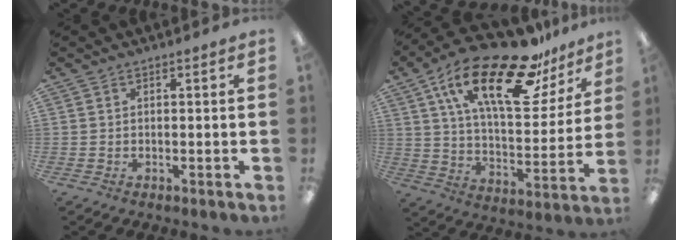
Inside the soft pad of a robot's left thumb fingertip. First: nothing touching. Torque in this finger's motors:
{"motor_torque": [0.48, 0.60, 1.70, -1.07, 0.50]}